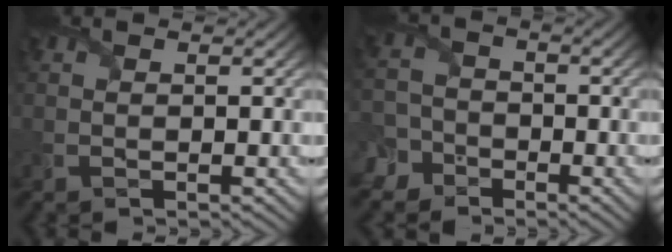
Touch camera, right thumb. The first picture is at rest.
{"total": 5.8, "force": [-3.7, 4.2, 1.3], "torque": [-0.018, -0.012, -0.086]}